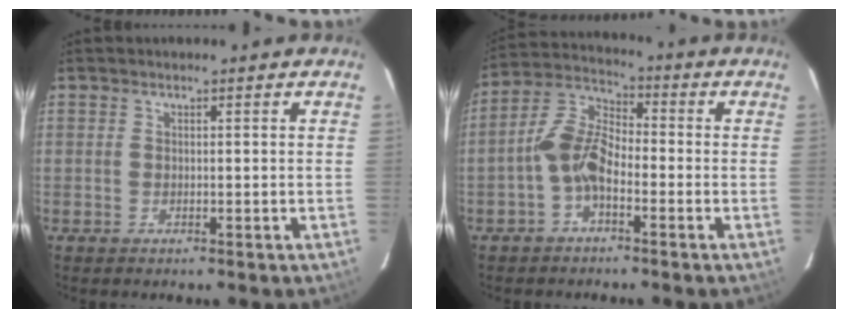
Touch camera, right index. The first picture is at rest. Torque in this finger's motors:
{"motor_torque": [0.30, -0.11, 0.41, 0.06]}